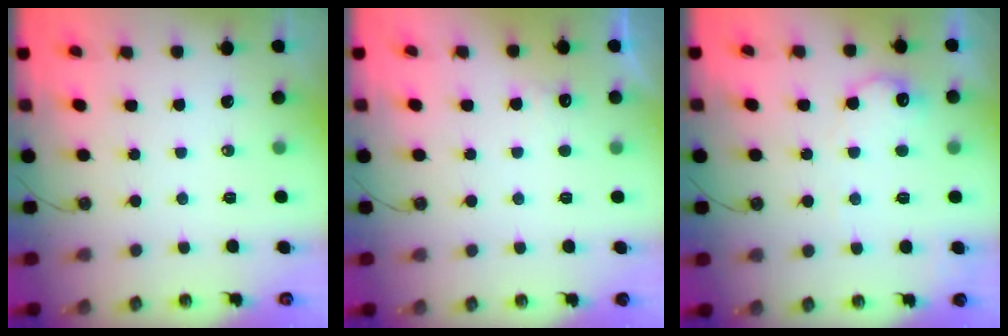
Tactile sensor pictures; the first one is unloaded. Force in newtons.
{"total": 5.0, "press": 4.9, "slide": 1.3}
{"total": 9.7, "press": 9.7, "slide": 0.4}